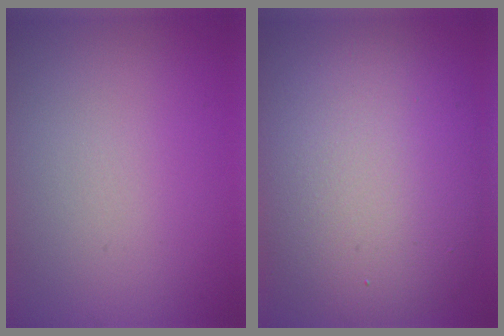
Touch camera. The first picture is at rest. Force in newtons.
{"total": 12.4, "press": 12.4, "slide": 1.0}